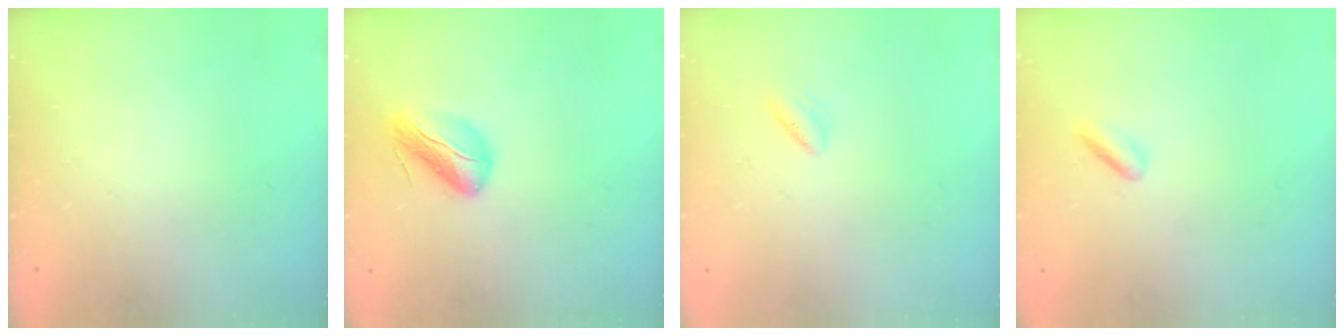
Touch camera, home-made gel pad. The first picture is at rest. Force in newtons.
{"total": 9.7, "press": 9.4, "slide": 2.4}
{"total": 1.6, "press": 1.4, "slide": 0.8}
{"total": 1.6, "press": 1.2, "slide": 0.9}